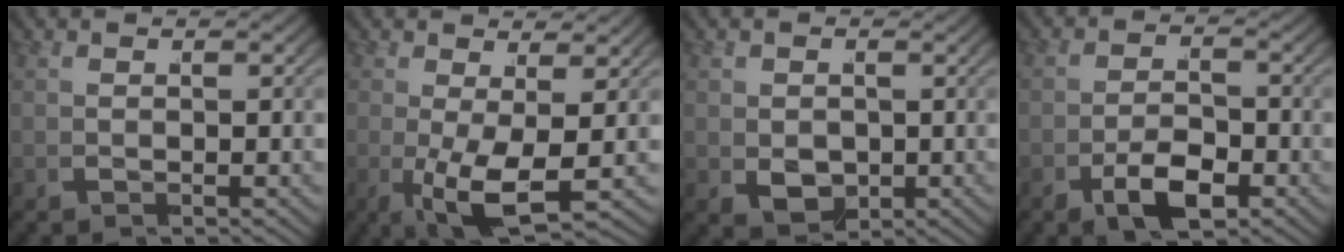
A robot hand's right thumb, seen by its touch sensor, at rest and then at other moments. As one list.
[{"total": 5.4, "force": [-0.8, 2.4, 4.7], "torque": [-0.092, -0.029, -0.011]}, {"total": 3.7, "force": [-0.6, 3.1, 2.0], "torque": [-0.050, -0.034, 0.000]}, {"total": 4.0, "force": [-2.5, 2.0, 2.3], "torque": [-0.036, -0.014, -0.047]}]